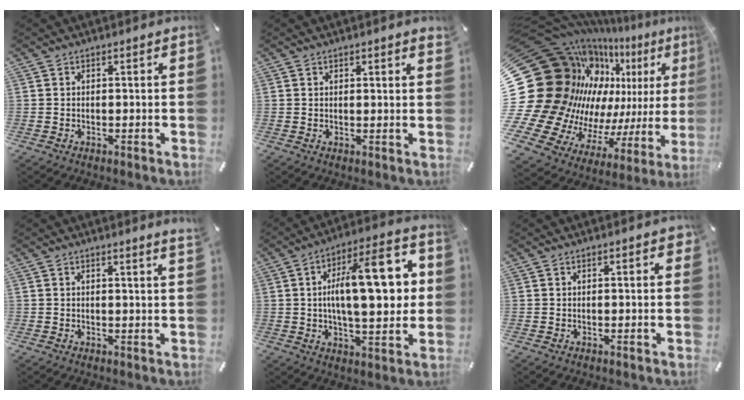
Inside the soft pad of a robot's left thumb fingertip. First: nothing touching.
{"total": 1.0, "force": [0.9, 0.1, 0.5], "torque": [-0.011, -0.001, 0.016]}
{"total": 29.8, "force": [6.4, 22.5, 18.5], "torque": [-0.278, -0.122, 0.199]}
{"total": 1.6, "force": [1.4, -0.4, 0.7], "torque": [-0.011, -0.004, 0.025]}
{"total": 20.4, "force": [3.2, 8.3, 18.4], "torque": [-0.287, -0.002, 0.043]}
{"total": 1.6, "force": [0.7, 0.6, 1.3], "torque": [-0.018, 0.000, 0.009]}